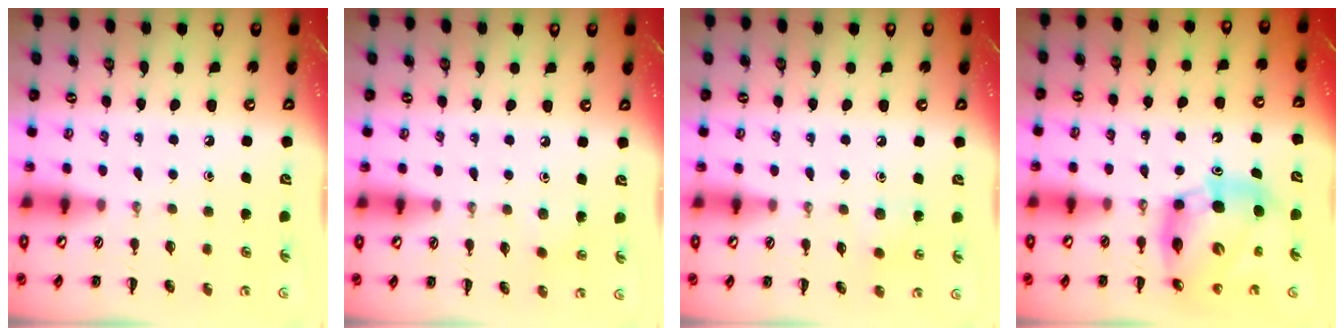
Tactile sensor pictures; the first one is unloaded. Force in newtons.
{"total": 2.2, "press": 2.0, "slide": 0.8}
{"total": 6.6, "press": 6.4, "slide": 1.8}
{"total": 13.6, "press": 13.0, "slide": 4.0}